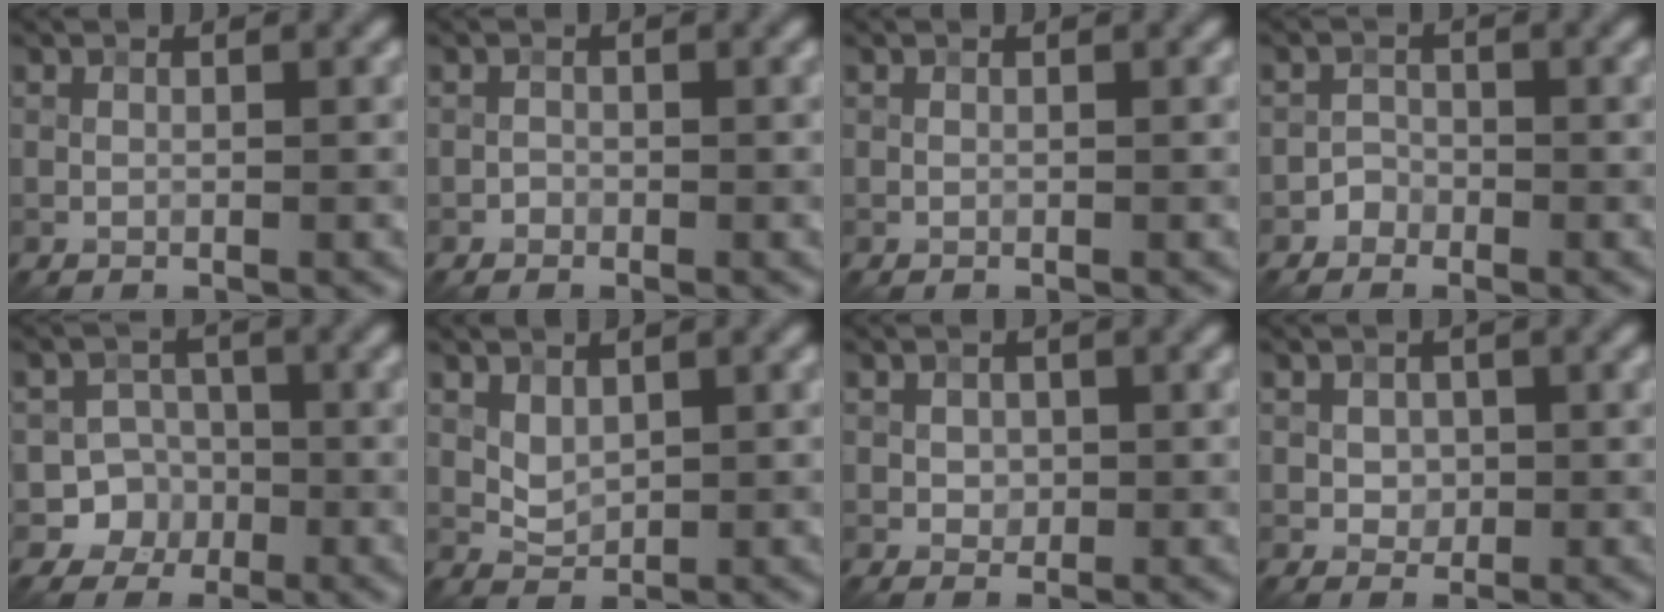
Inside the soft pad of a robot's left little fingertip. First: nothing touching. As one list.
[{"total": 0.6, "force": [-0.3, 0.5, -0.1], "torque": [0.006, -0.001, -0.006]}, {"total": 0.0}, {"total": 1.1, "force": [-0.7, 0.8, 0.0], "torque": [0.009, 0.006, -0.013]}, {"total": 4.7, "force": [-1.7, 4.3, 0.4], "torque": [0.034, 0.003, -0.044]}, {"total": 1.6, "force": [0.8, 1.1, 0.9], "torque": [-0.018, -0.004, 0.021]}, {"total": 1.1, "force": [0.1, 1.0, 0.5], "torque": [-0.008, -0.003, 0.002]}, {"total": 1.5, "force": [0.2, 1.3, 0.7], "torque": [-0.011, -0.003, 0.003]}]